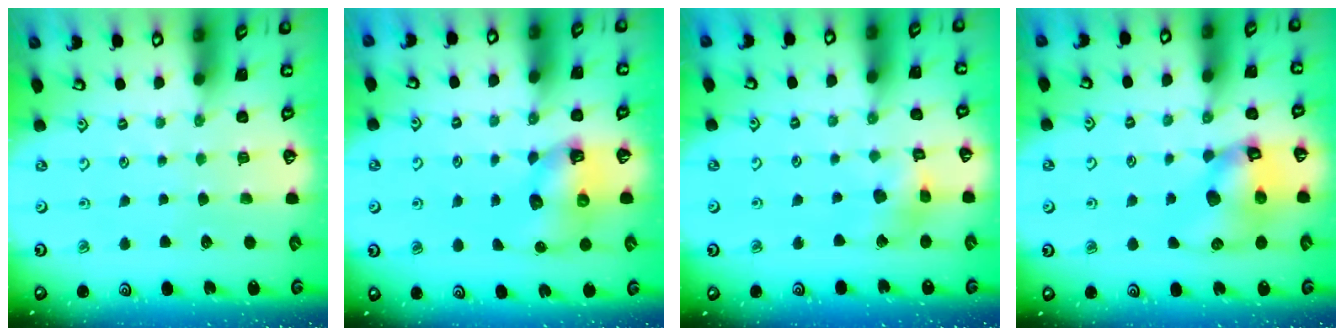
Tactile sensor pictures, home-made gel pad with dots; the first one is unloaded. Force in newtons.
{"total": 6.8, "press": 6.8, "slide": 0.2}
{"total": 10.2, "press": 10.1, "slide": 1.0}
{"total": 11.7, "press": 11.6, "slide": 1.6}